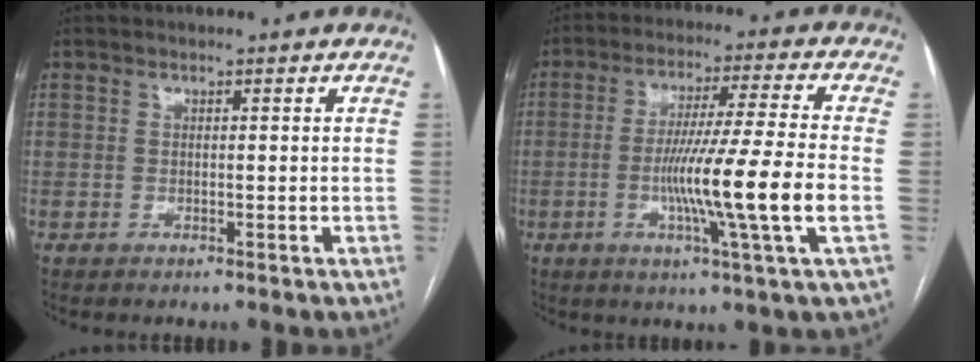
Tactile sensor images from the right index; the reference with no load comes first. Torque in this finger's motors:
{"motor_torque": [1.88, -0.26, 0.95, 0.21]}